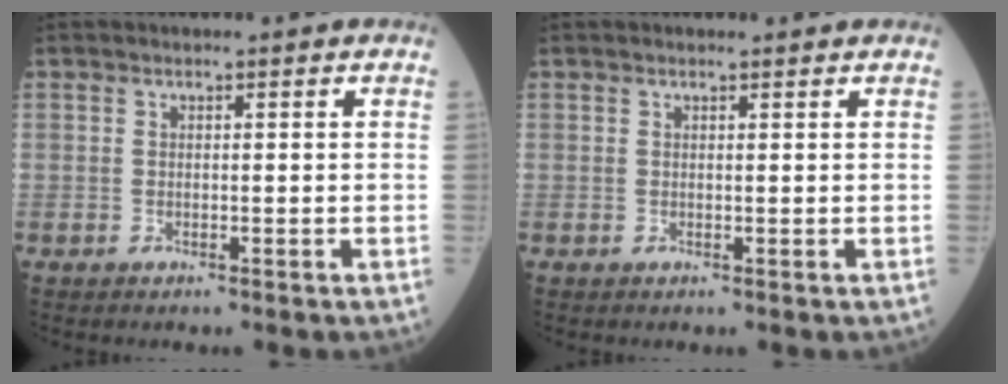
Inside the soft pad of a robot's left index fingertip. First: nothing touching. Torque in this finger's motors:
{"motor_torque": [0.02, -0.11, -0.15, 0.00]}